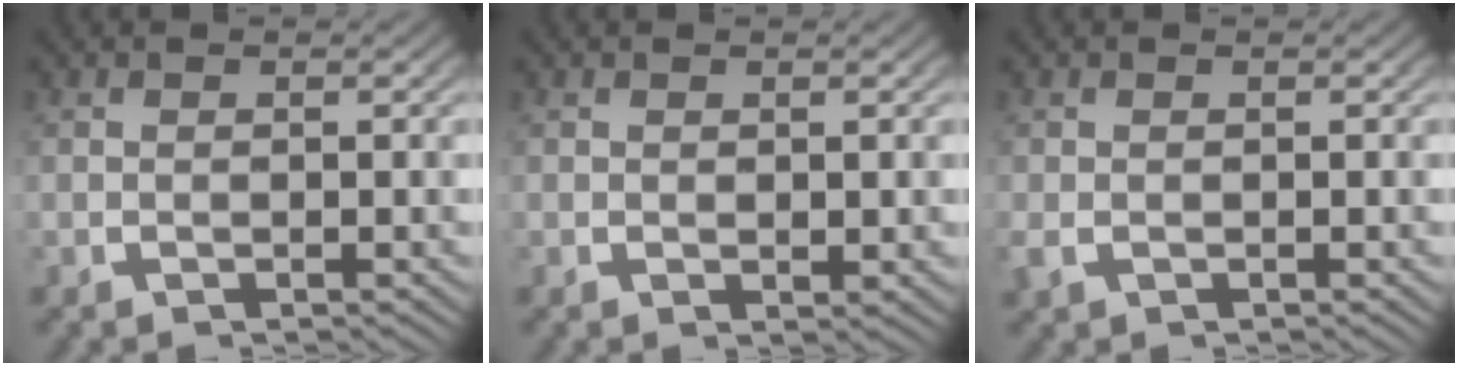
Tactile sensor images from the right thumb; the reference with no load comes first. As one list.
[{"total": 0.6, "force": [0.3, 0.4, 0.4], "torque": [-0.002, -0.005, 0.010]}, {"total": 1.1, "force": [-0.4, 0.9, 0.5], "torque": [-0.016, -0.008, -0.002]}]